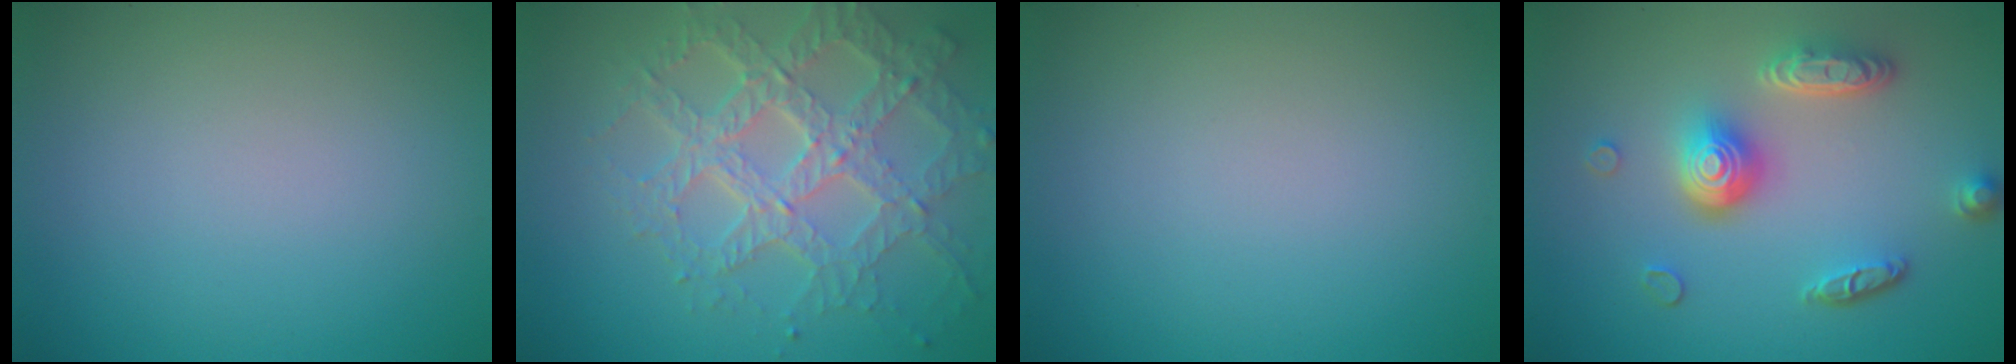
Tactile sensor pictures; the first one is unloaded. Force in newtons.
{"total": 6.7, "press": 4.8, "slide": 4.7}
{"total": 0.0}
{"total": 5.0, "press": 3.7, "slide": 3.3}